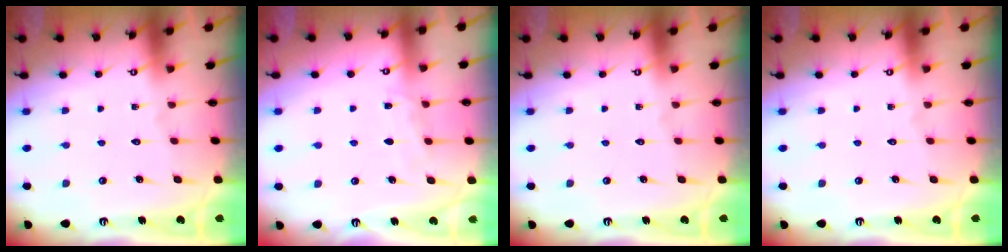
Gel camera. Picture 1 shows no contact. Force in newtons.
{"total": 4.8, "press": 4.8, "slide": 0.5}
{"total": 0.0}
{"total": 0.0}